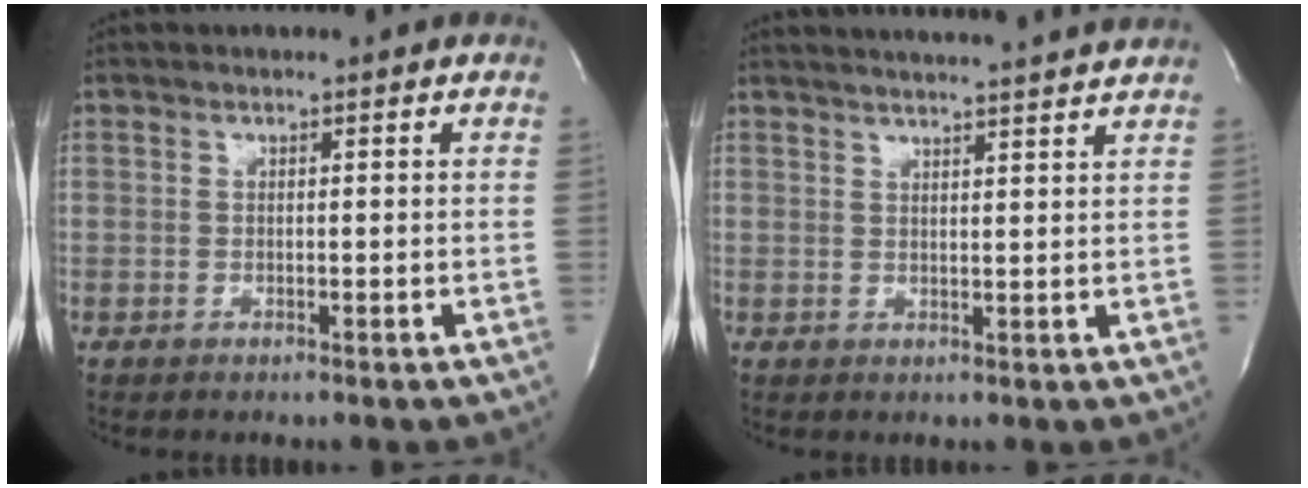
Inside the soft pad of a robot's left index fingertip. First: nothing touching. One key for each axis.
{"total": 11.6, "fx": 10.9, "fy": -0.7, "fz": 4.1, "tx": -0.069, "ty": 0.000, "tz": 0.135}